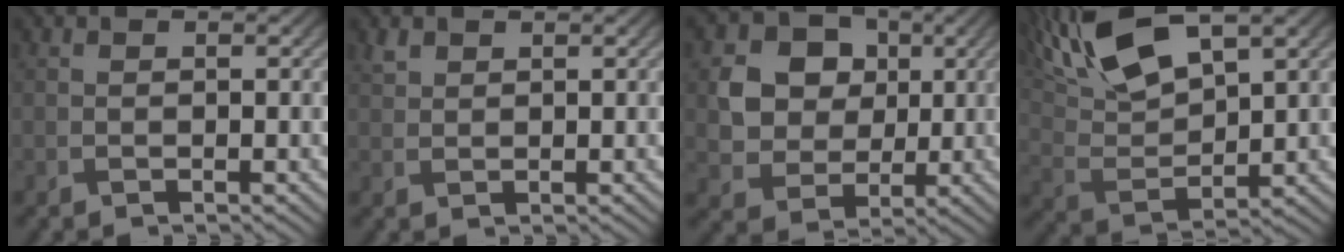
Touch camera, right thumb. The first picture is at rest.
{"total": 1.3, "force": [1.0, 0.7, 0.5], "torque": [-0.019, 0.000, 0.024]}
{"total": 9.0, "force": [1.9, 7.7, 4.2], "torque": [-0.103, -0.002, 0.033]}
{"total": 13.7, "force": [8.7, 4.8, 9.4], "torque": [-0.224, 0.023, 0.163]}